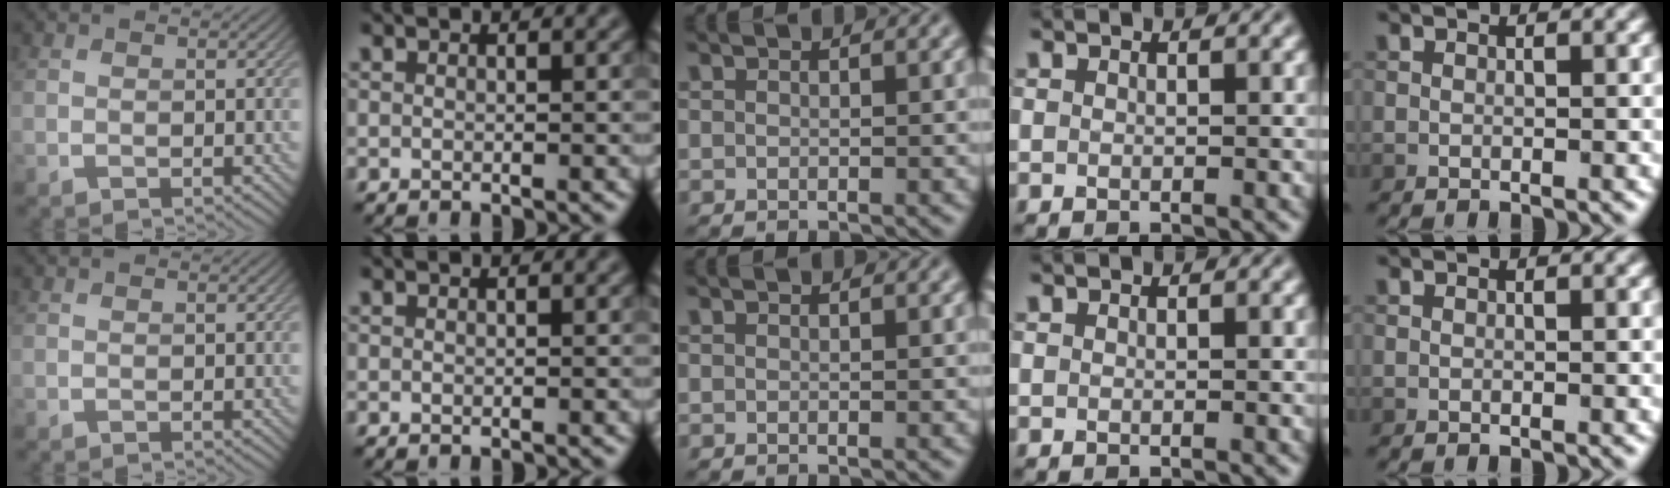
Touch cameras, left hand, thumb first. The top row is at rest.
{}